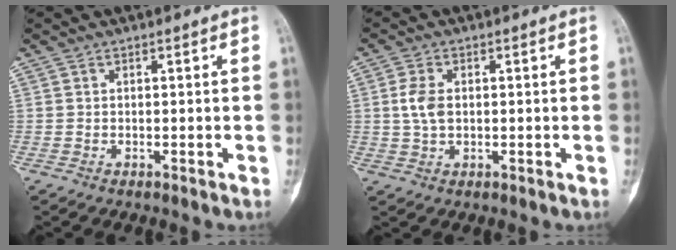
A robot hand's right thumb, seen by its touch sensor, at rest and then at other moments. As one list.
[{"total": 4.3, "force": [0.4, 2.6, 3.4], "torque": [-0.073, 0.004, 0.007]}]